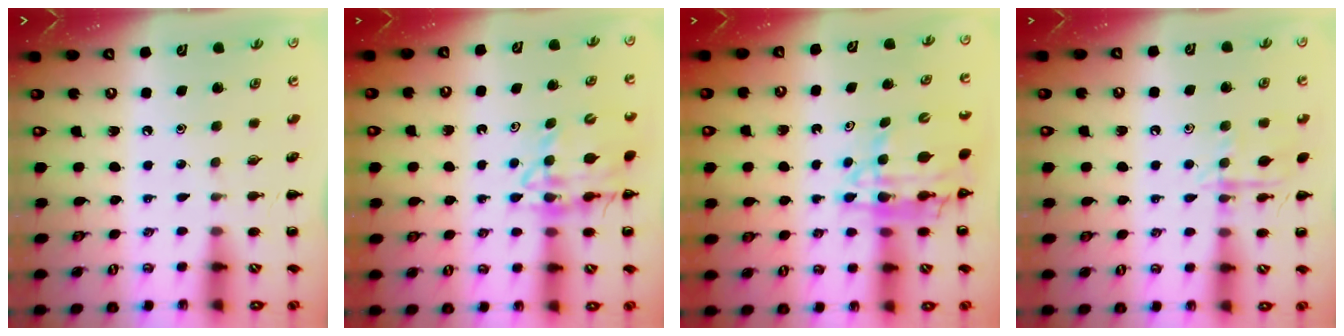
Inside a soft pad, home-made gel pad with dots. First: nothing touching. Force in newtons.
{"total": 12.8, "press": 12.3, "slide": 3.2}
{"total": 10.5, "press": 10.0, "slide": 3.3}
{"total": 11.1, "press": 11.1, "slide": 0.5}